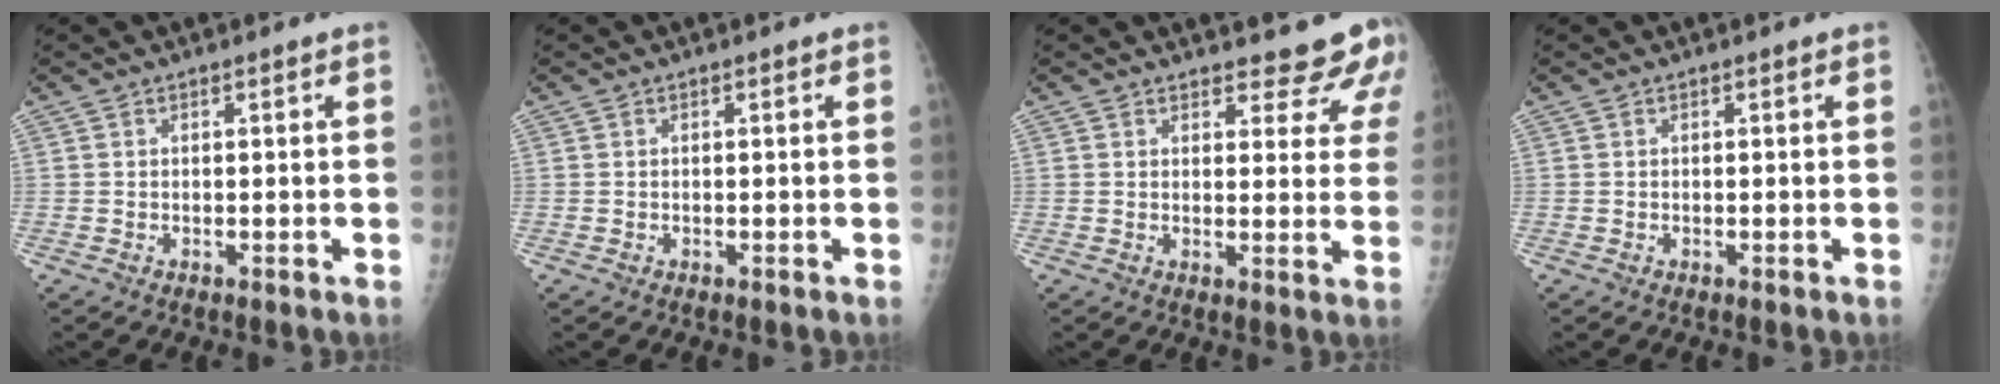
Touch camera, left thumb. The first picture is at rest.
{"total": 0.0}
{"total": 9.0, "force": [8.1, 3.1, 2.2], "torque": [0.014, -0.051, 0.077]}
{"total": 0.0}